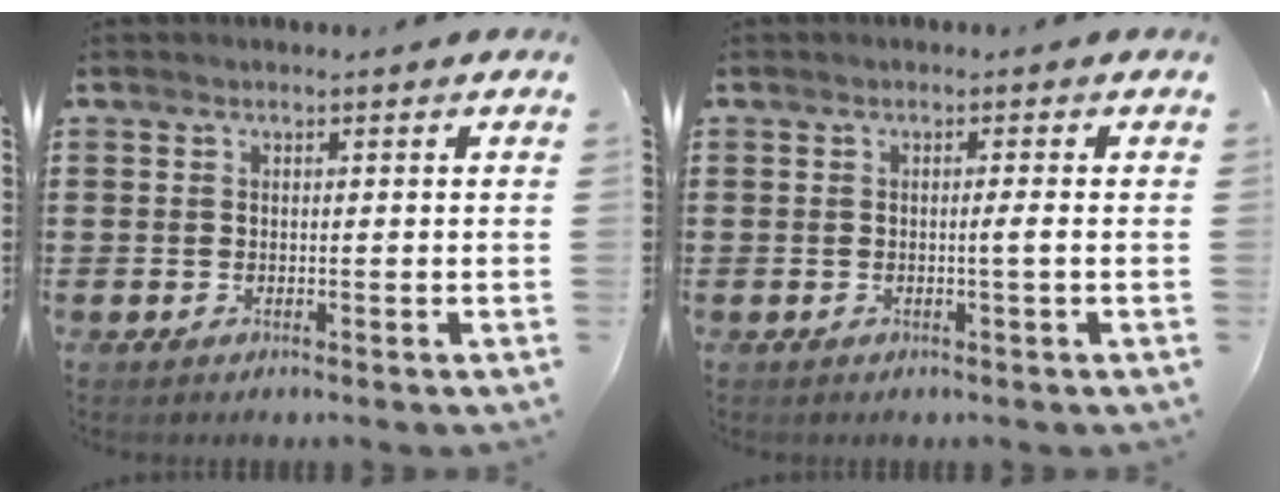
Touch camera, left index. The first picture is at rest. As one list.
[{"total": 1.6, "force": [-0.2, -0.3, 1.5], "torque": [-0.027, -0.004, -0.007]}]